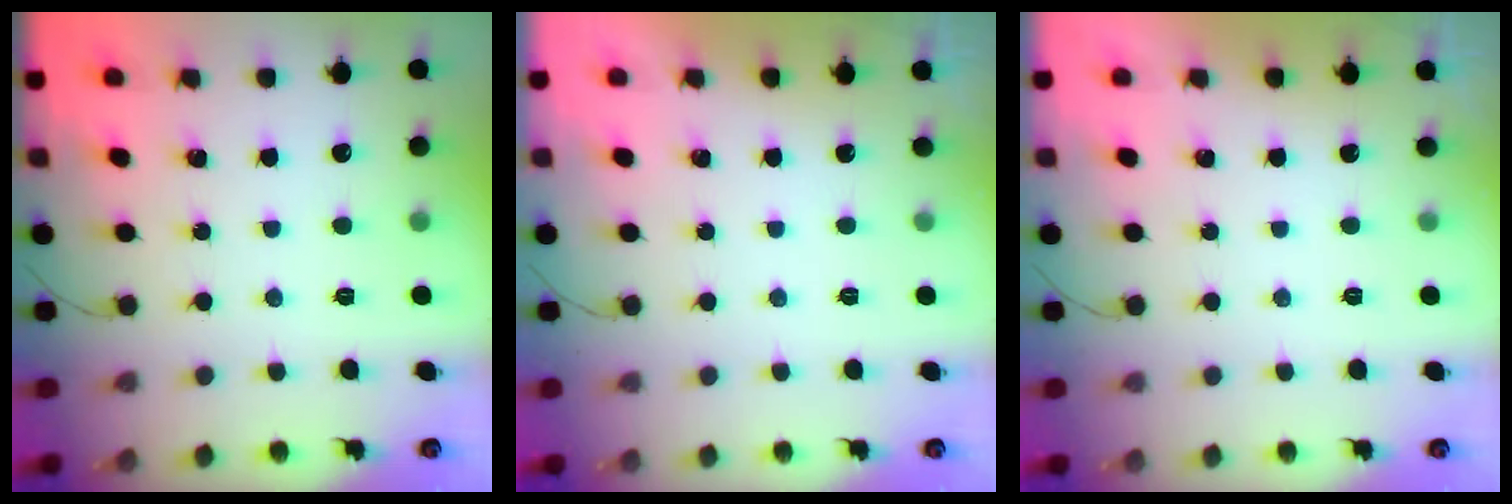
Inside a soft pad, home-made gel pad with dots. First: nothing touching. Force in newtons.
{"total": 0.0}
{"total": 0.0}